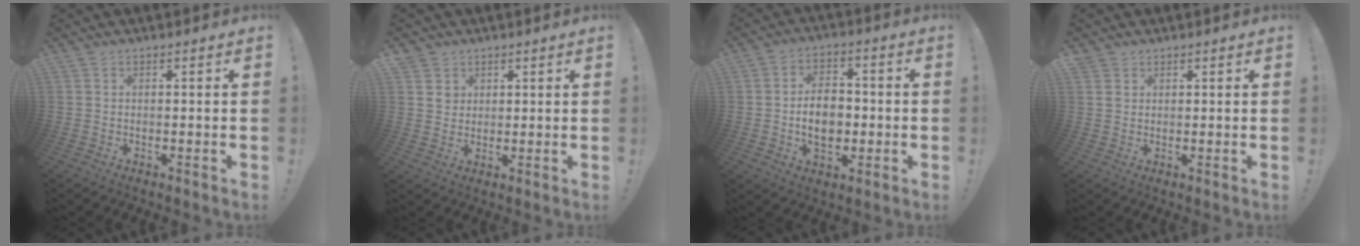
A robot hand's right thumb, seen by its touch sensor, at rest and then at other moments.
{"total": 5.5, "force": [2.6, 4.8, 0.6], "torque": [-0.001, -0.025, 0.049]}
{"total": 11.7, "force": [-1.3, 8.2, 8.2], "torque": [-0.140, 0.009, -0.022]}
{"total": 2.1, "force": [1.4, 1.6, 0.3], "torque": [0.006, -0.012, 0.024]}